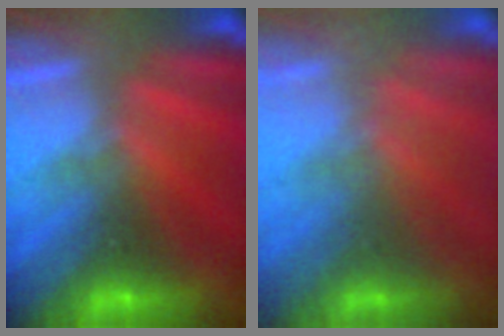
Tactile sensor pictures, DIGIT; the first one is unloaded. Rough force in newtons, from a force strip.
{"total": 1.7}